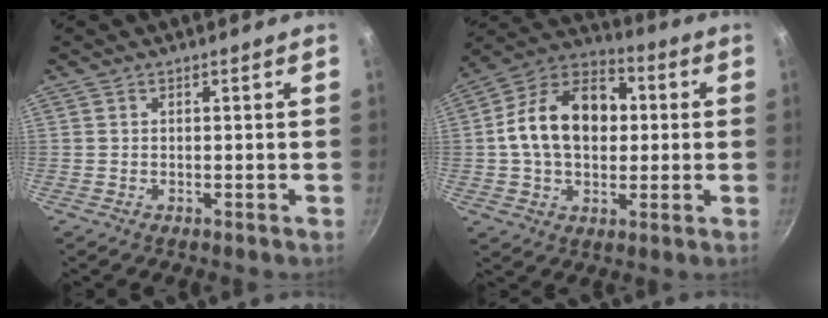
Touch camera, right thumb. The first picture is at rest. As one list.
[{"total": 18.3, "force": [1.3, 12.9, 13.0], "torque": [-0.186, 0.031, 0.005]}]